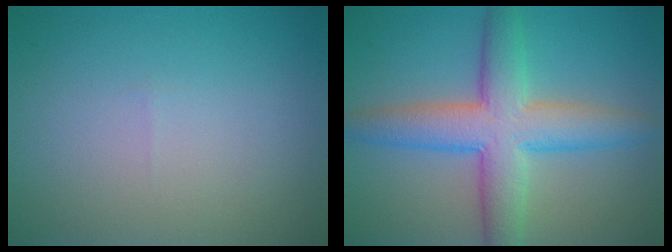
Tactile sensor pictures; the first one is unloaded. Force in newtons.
{"total": 7.3, "press": 7.3, "slide": 0.2}